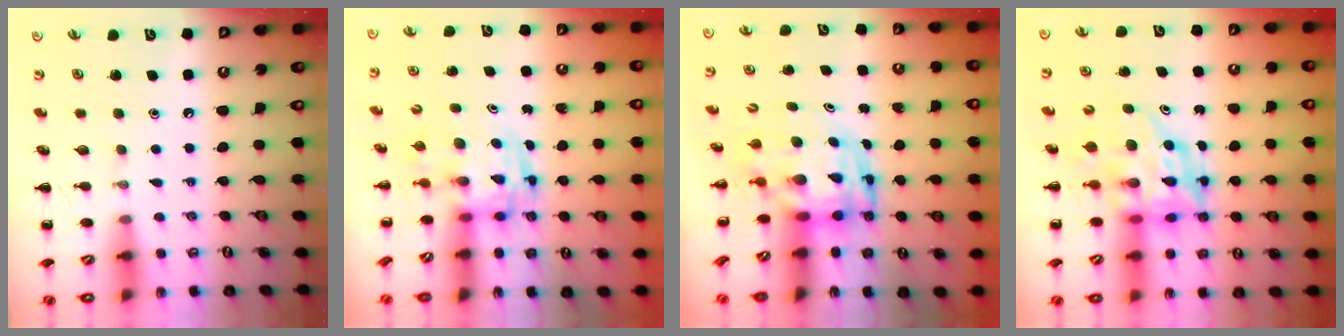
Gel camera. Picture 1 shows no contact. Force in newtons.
{"total": 2.8, "press": 2.8, "slide": 0.5}
{"total": 4.5, "press": 4.4, "slide": 1.1}
{"total": 7.9, "press": 7.6, "slide": 2.2}